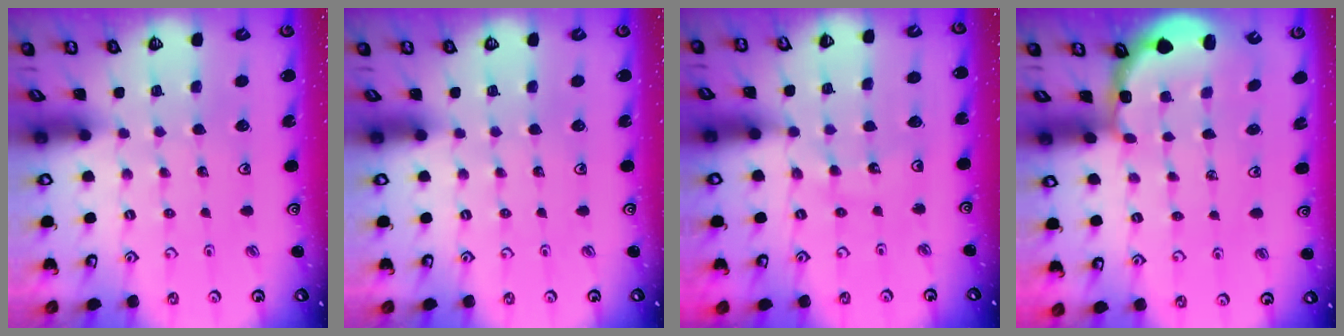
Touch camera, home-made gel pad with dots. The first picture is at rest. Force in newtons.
{"total": 0.0}
{"total": 9.8, "press": 9.7, "slide": 1.1}
{"total": 2.8, "press": 2.3, "slide": 1.7}